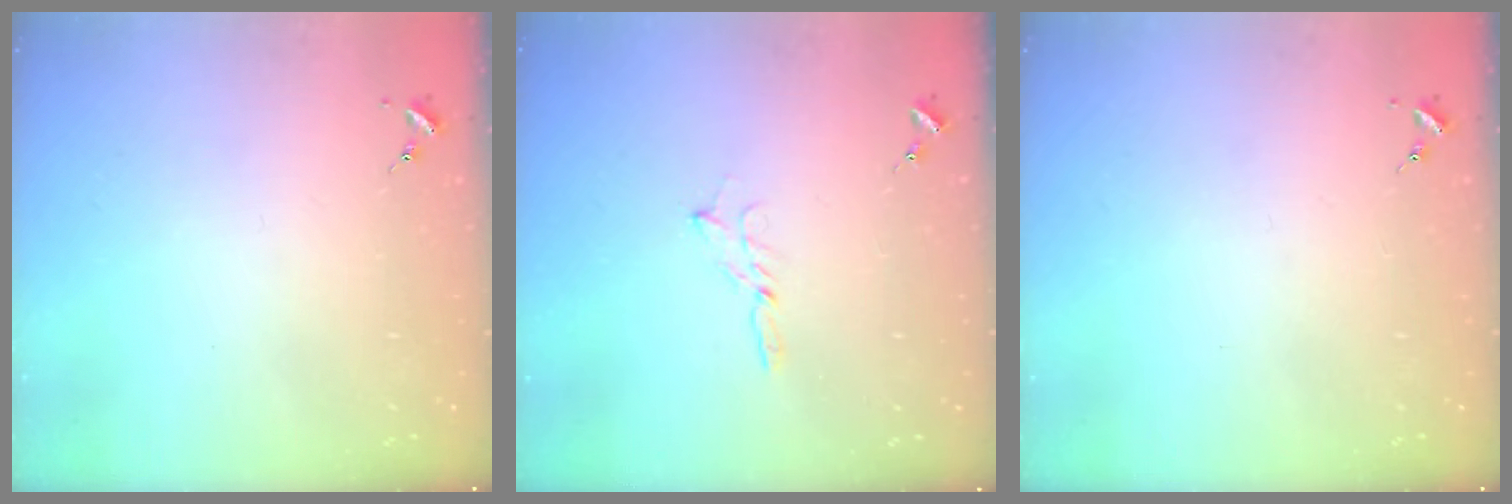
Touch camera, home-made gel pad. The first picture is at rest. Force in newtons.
{"total": 2.1, "press": 2.1, "slide": 0.2}
{"total": 0.0}